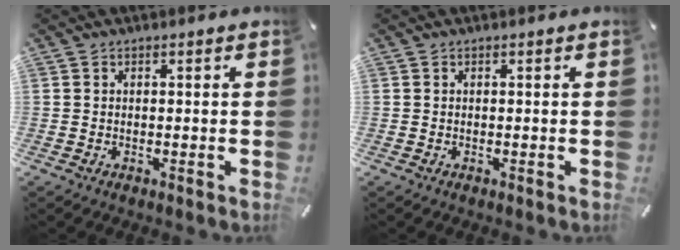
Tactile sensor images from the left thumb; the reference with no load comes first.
{"total": 0.0}